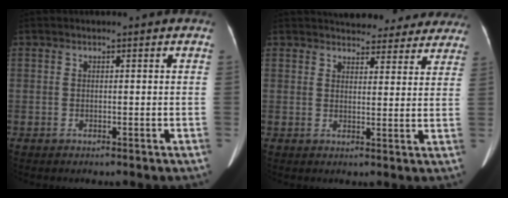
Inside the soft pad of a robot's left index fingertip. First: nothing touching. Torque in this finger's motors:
{"motor_torque": [0.79, -0.78, 0.11, 0.05]}